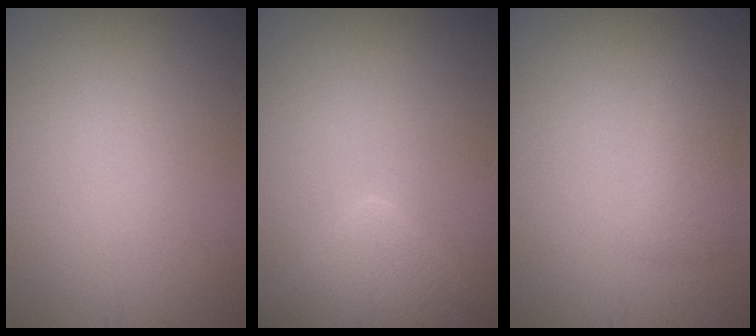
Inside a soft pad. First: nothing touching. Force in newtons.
{"total": 4.7, "press": 4.7, "slide": 0.3}
{"total": 1.9, "press": 1.9, "slide": 0.1}